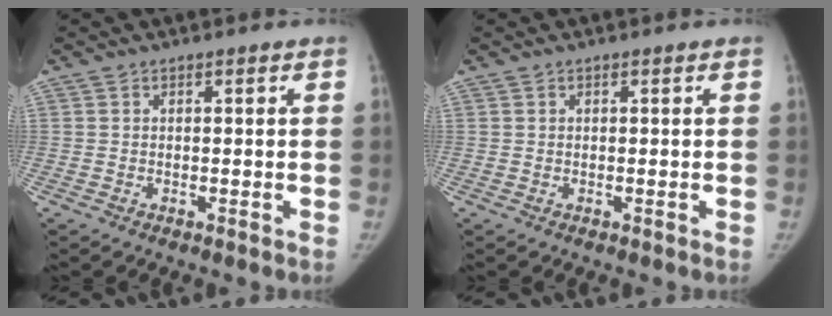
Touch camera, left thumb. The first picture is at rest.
{"total": 0.0}